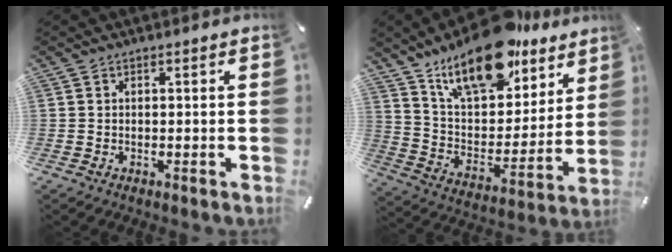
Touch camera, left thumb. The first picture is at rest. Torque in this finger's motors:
{"motor_torque": [3.07, 1.94, 1.42, -1.35, 0.26]}